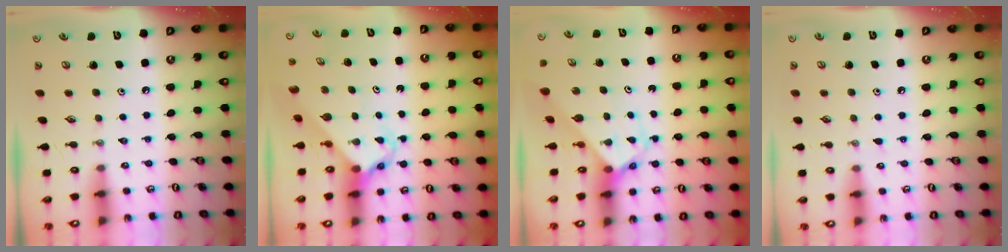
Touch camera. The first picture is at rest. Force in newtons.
{"total": 2.5, "press": 2.5, "slide": 0.2}
{"total": 2.7, "press": 2.7, "slide": 0.1}
{"total": 3.7, "press": 3.6, "slide": 0.5}